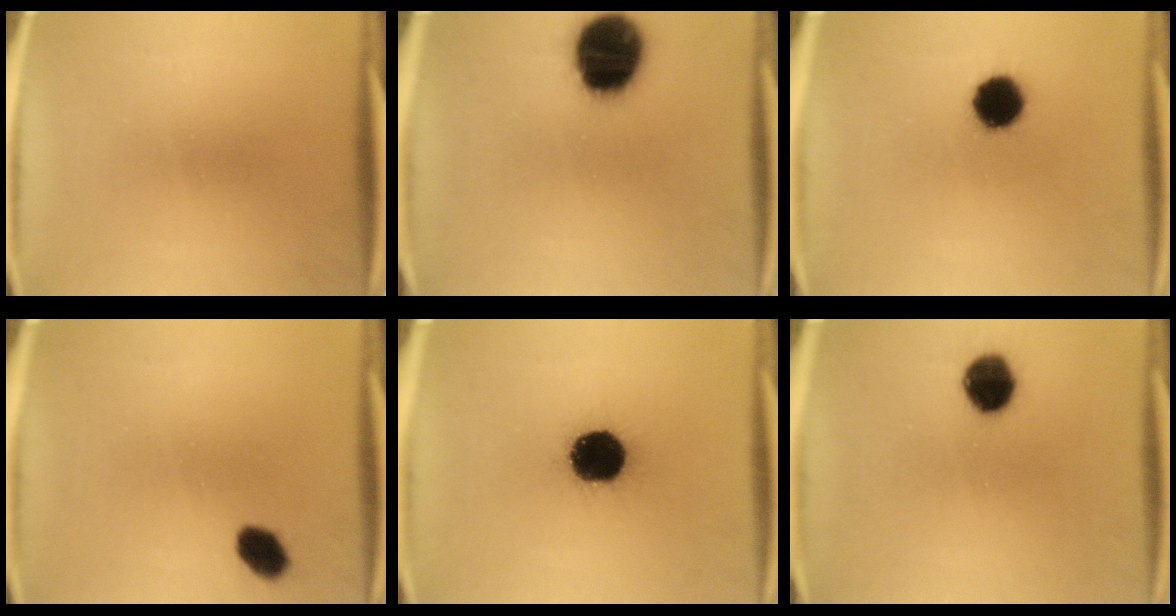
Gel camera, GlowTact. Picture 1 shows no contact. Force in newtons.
{"total": 19.3}
{"total": 9.3}
{"total": 4.8}
{"total": 18.7}
{"total": 9.0}